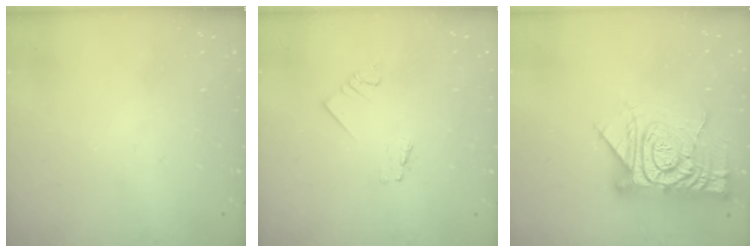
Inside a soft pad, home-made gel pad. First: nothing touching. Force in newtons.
{"total": 1.2, "press": 1.2, "slide": 0.1}
{"total": 18.4, "press": 18.3, "slide": 1.8}